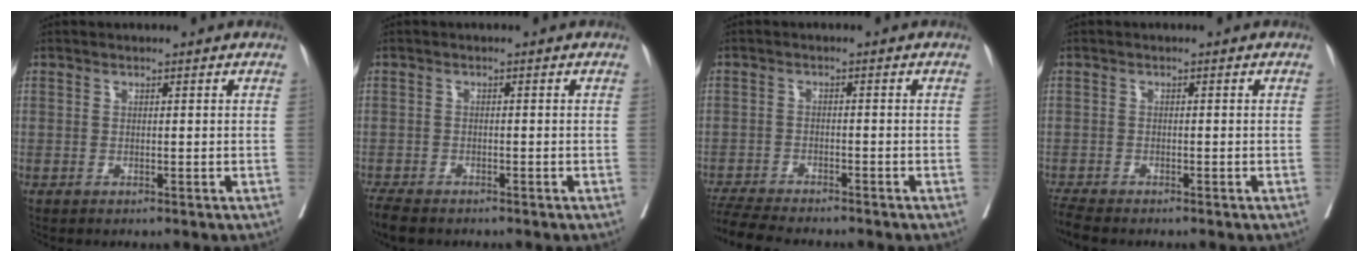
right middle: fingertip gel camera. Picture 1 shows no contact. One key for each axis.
{"total": 4.5, "fx": -3.8, "fy": 1.4, "fz": 2.0, "tx": -0.038, "ty": -0.011, "tz": -0.061}
{"total": 9.5, "fx": -8.6, "fy": 1.0, "fz": 3.8, "tx": -0.058, "ty": -0.014, "tz": -0.136}
{"total": 3.8, "fx": -3.5, "fy": 0.4, "fz": 1.5, "tx": -0.030, "ty": -0.015, "tz": -0.062}